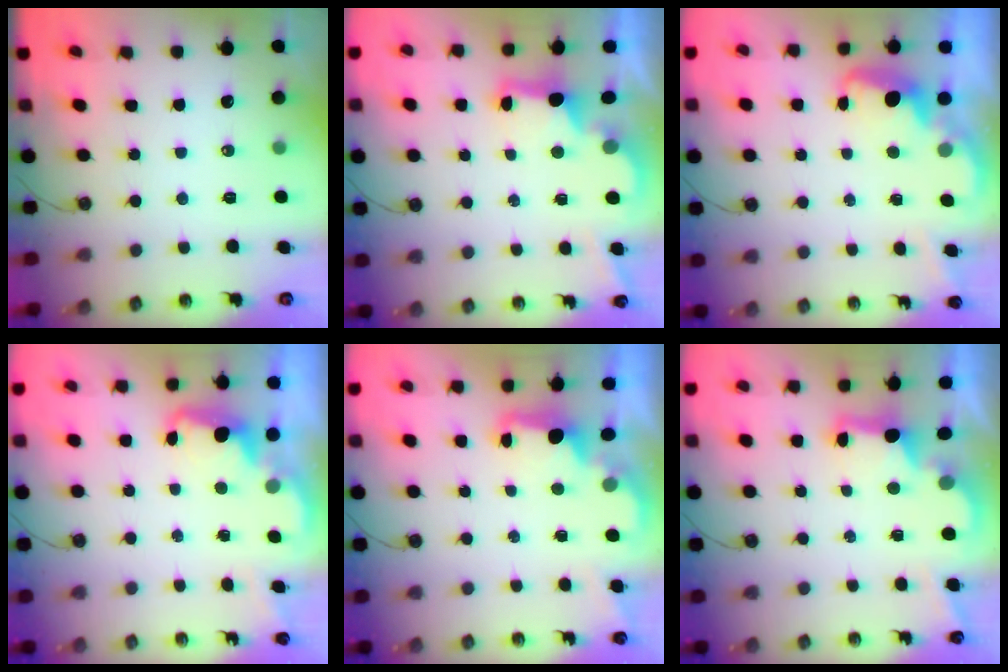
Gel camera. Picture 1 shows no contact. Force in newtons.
{"total": 2.8, "press": 2.7, "slide": 0.9}
{"total": 2.7, "press": 2.6, "slide": 0.7}
{"total": 2.4, "press": 2.3, "slide": 0.7}
{"total": 2.2, "press": 2.1, "slide": 0.8}
{"total": 2.8, "press": 2.7, "slide": 0.9}